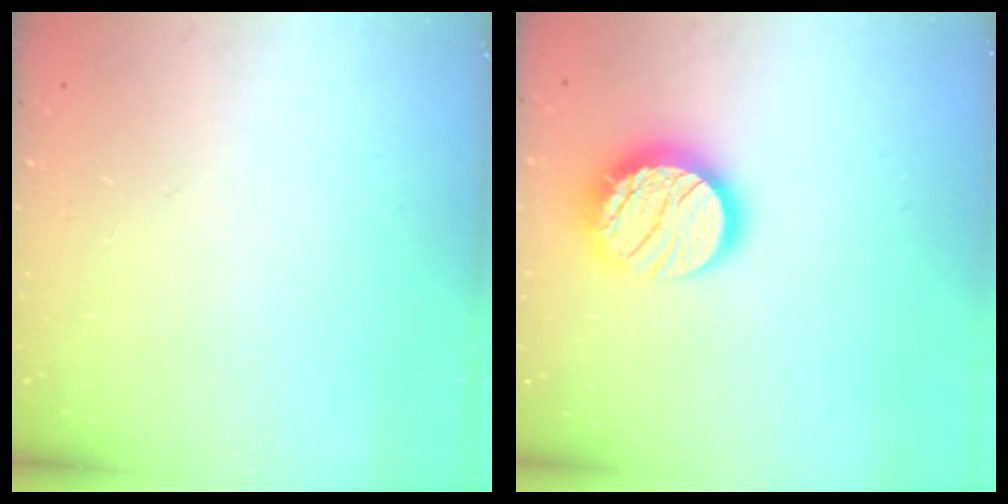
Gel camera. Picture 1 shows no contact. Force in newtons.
{"total": 16.6, "press": 16.5, "slide": 1.1}